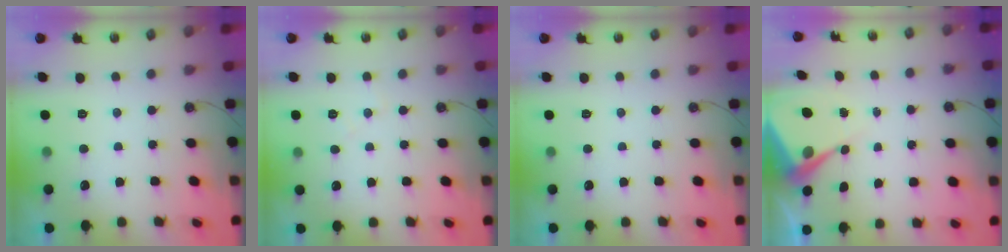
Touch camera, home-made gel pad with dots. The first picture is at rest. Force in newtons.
{"total": 5.5, "press": 5.5, "slide": 0.8}
{"total": 0.0}
{"total": 6.8, "press": 6.8, "slide": 0.5}